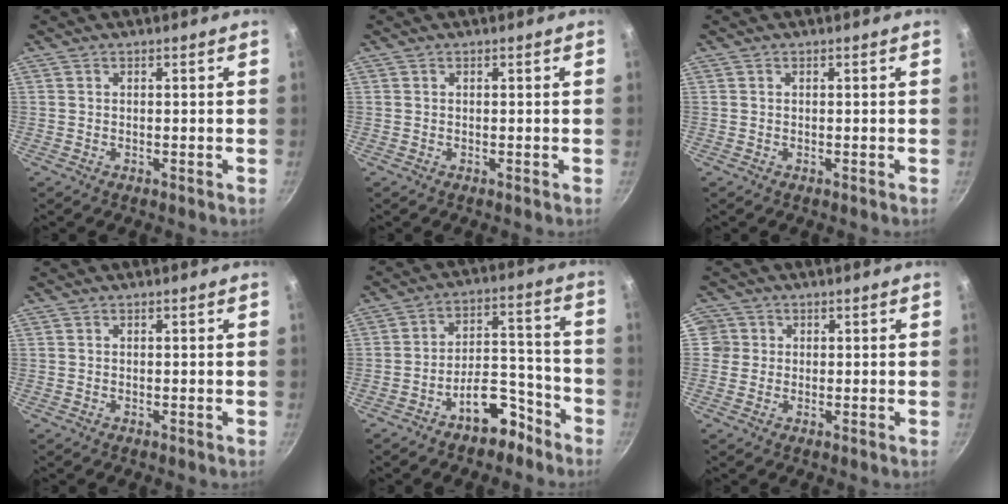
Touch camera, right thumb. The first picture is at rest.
{"total": 0.0}
{"total": 0.0}
{"total": 0.0}
{"total": 10.3, "force": [-6.8, 5.1, 5.7], "torque": [-0.046, 0.090, -0.092]}
{"total": 3.3, "force": [0.3, 3.3, 0.4], "torque": [0.023, 0.003, -0.002]}